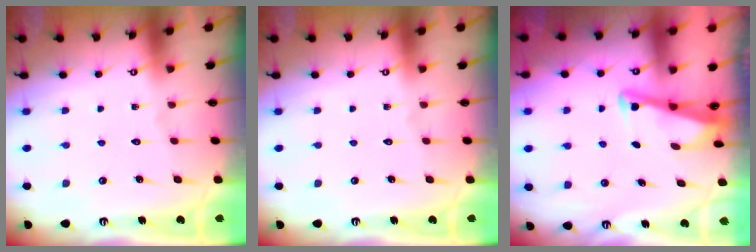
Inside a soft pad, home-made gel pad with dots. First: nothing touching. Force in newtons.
{"total": 0.0}
{"total": 3.5, "press": 3.4, "slide": 0.3}